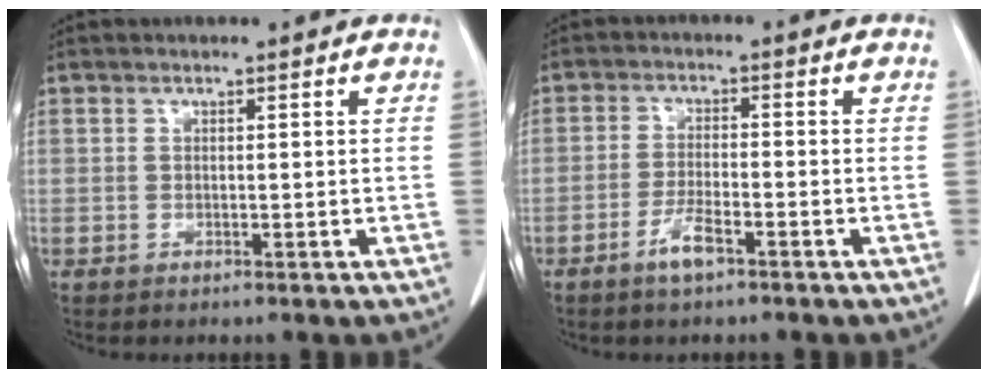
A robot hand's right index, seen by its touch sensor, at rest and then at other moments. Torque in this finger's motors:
{"motor_torque": [0.62, -0.33, 0.14, 0.02]}